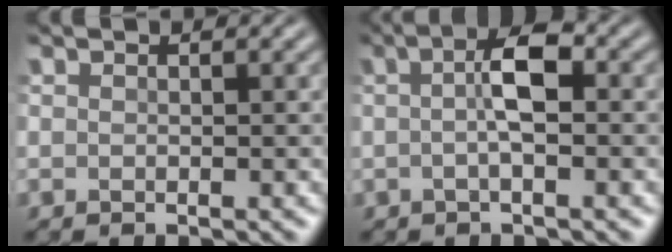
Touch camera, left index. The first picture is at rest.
{"total": 3.9, "force": [0.2, 1.0, 3.7], "torque": [-0.071, 0.009, 0.000]}